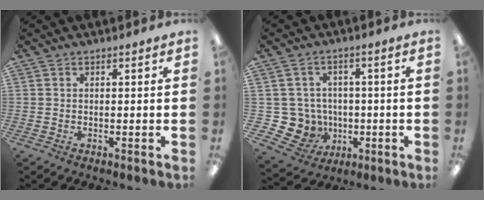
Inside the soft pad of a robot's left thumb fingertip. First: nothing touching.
{"total": 8.9, "force": [-0.7, 8.8, 1.4], "torque": [-0.067, 0.002, 0.000]}